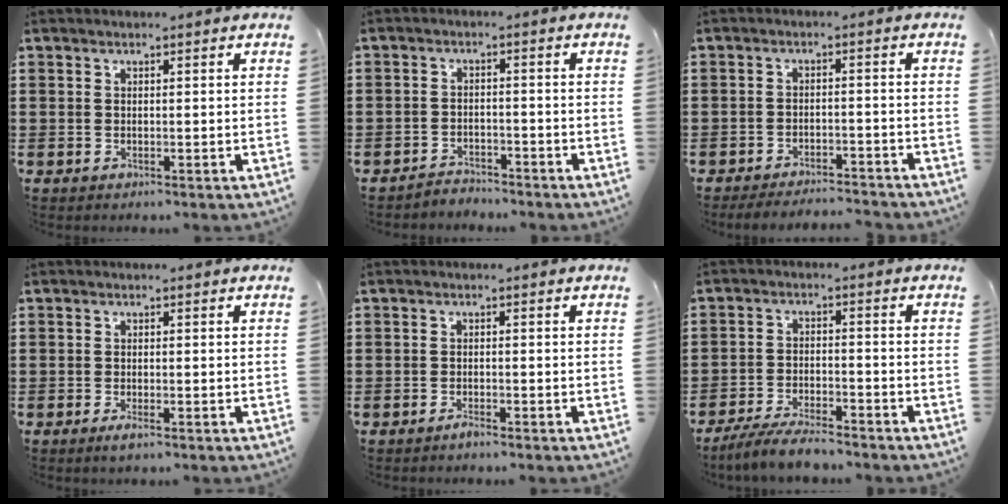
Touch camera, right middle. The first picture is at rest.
{"total": 2.9, "force": [-2.8, 0.5, -0.4], "torque": [-0.002, 0.002, -0.064]}
{"total": 3.4, "force": [-3.4, 0.2, 0.6], "torque": [-0.012, 0.002, -0.068]}
{"total": 1.0, "force": [-0.6, 0.2, 0.8], "torque": [-0.015, -0.005, -0.009]}
{"total": 1.2, "force": [-1.0, 0.2, 0.5], "torque": [-0.012, -0.006, -0.018]}
{"total": 5.3, "force": [-4.9, 0.6, 2.0], "torque": [-0.044, -0.005, -0.096]}